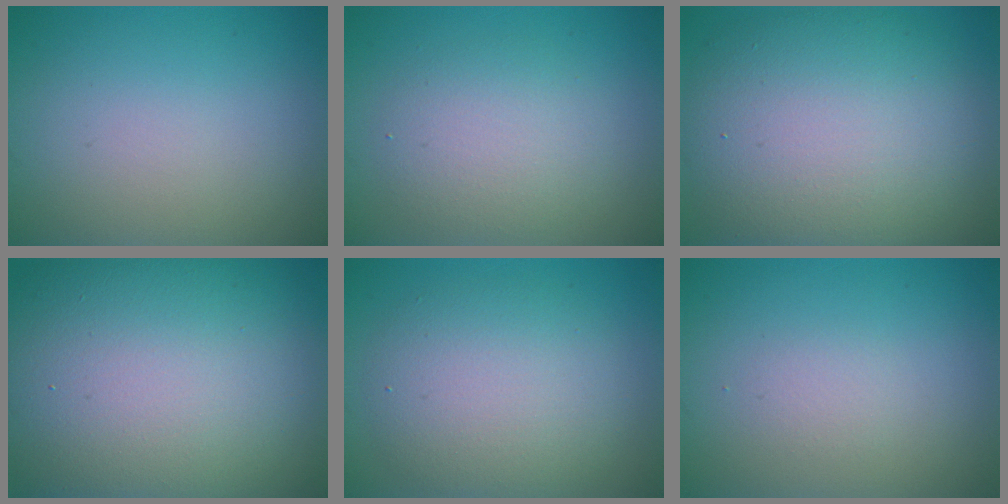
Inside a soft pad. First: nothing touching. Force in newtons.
{"total": 3.6, "press": 3.6, "slide": 0.3}
{"total": 11.6, "press": 11.6, "slide": 0.7}
{"total": 18.7, "press": 18.7, "slide": 1.1}
{"total": 5.7, "press": 5.7, "slide": 0.2}
{"total": 0.9, "press": 0.9, "slide": 0.2}